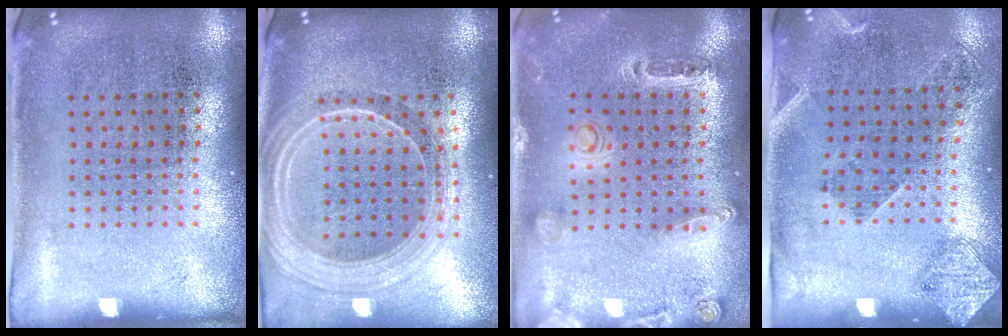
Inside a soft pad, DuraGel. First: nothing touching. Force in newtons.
{"total": 2.3, "press": 2.0, "slide": 1.1}
{"total": 0.9, "press": 0.9, "slide": 0.2}
{"total": 1.7, "press": 1.3, "slide": 1.1}